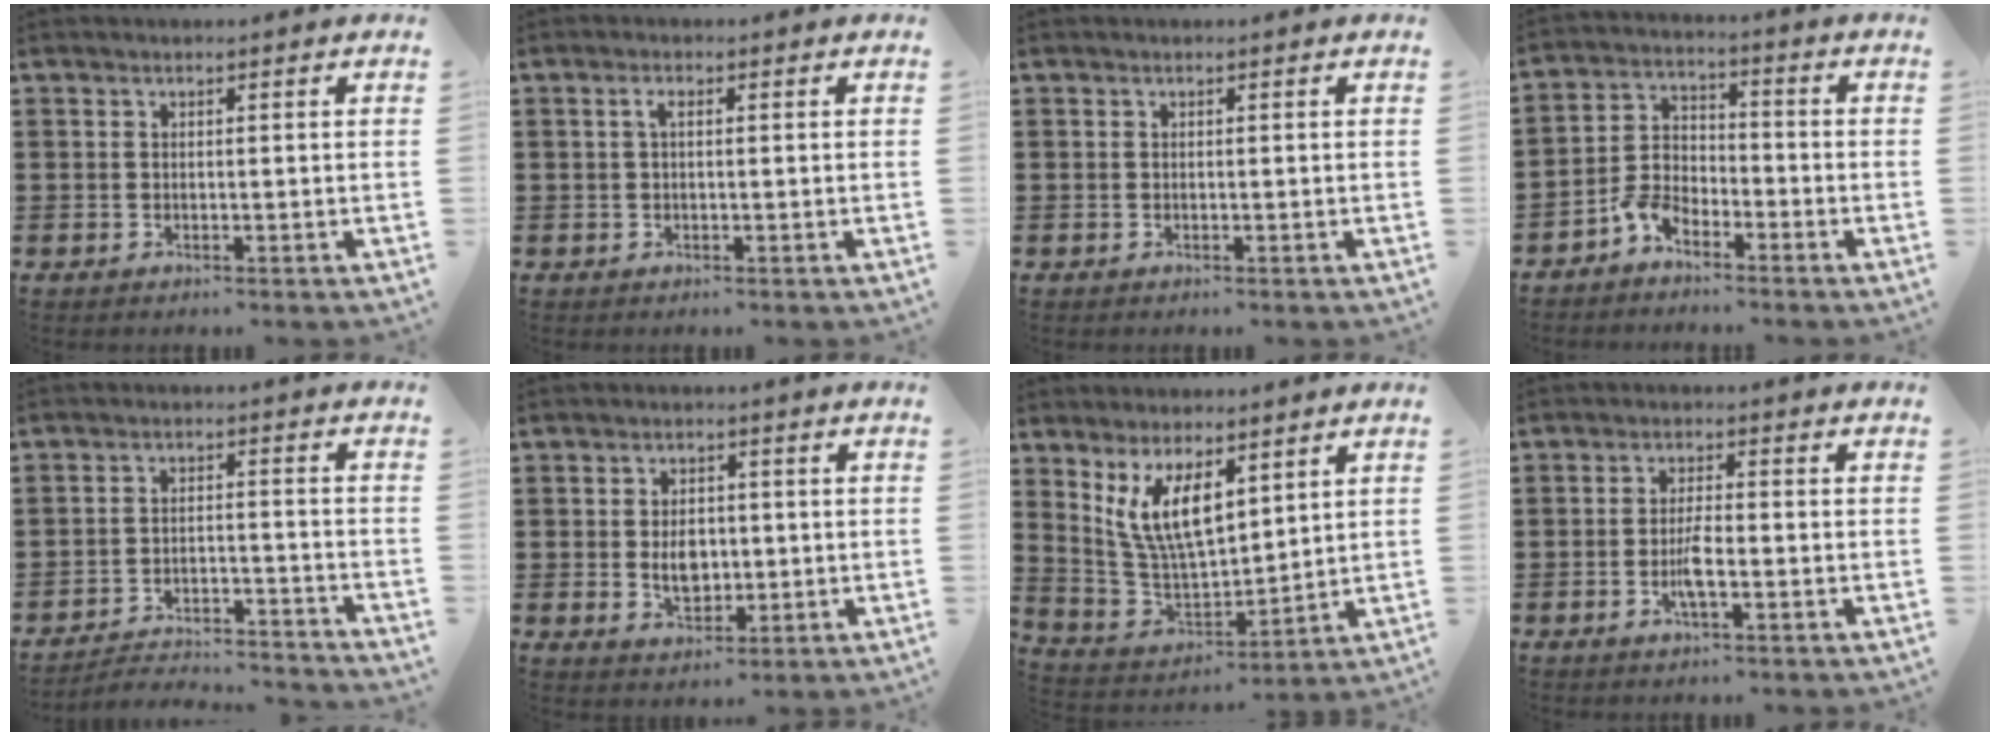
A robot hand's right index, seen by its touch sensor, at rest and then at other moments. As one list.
[{"total": 1.3, "force": [0.2, 0.4, 1.2], "torque": [-0.025, 0.005, 0.001]}, {"total": 0.0}, {"total": 5.0, "force": [-3.8, 2.6, 1.9], "torque": [-0.057, 0.009, -0.079]}, {"total": 3.8, "force": [-3.8, 0.3, 0.6], "torque": [-0.016, 0.003, -0.081]}, {"total": 4.5, "force": [-0.1, 3.2, 3.1], "torque": [-0.050, 0.002, -0.008]}, {"total": 9.5, "force": [4.8, 3.8, 7.2], "torque": [-0.173, -0.015, 0.086]}, {"total": 3.4, "force": [-1.1, 0.7, 3.1], "torque": [-0.069, -0.004, -0.025]}]